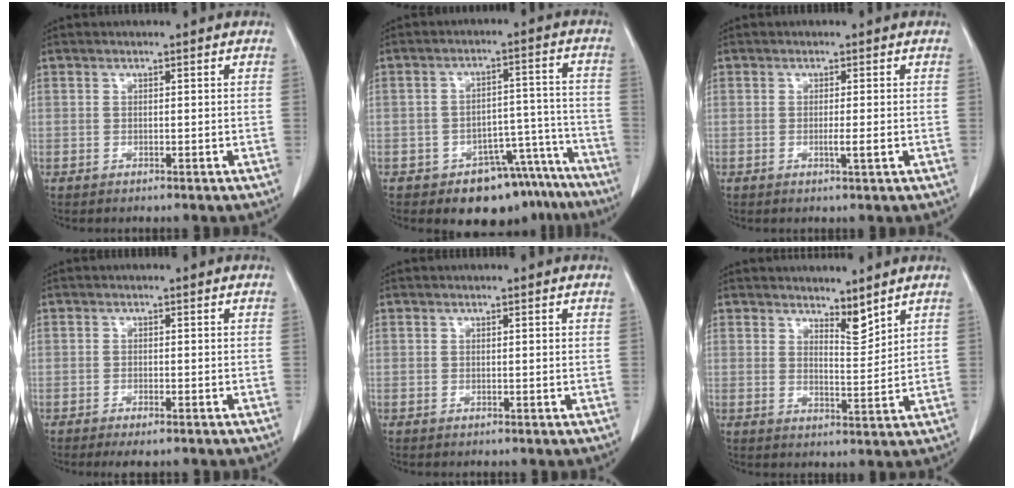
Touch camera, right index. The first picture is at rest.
{"total": 11.1, "force": [-8.4, 6.2, 3.7], "torque": [-0.005, 0.064, -0.112]}
{"total": 1.8, "force": [-0.4, -0.3, 1.7], "torque": [-0.029, -0.005, -0.008]}
{"total": 2.7, "force": [-2.0, 0.6, 1.7], "torque": [-0.022, -0.006, -0.028]}
{"total": 0.0}
{"total": 3.5, "force": [3.1, 0.6, 1.5], "torque": [-0.025, -0.013, 0.058]}